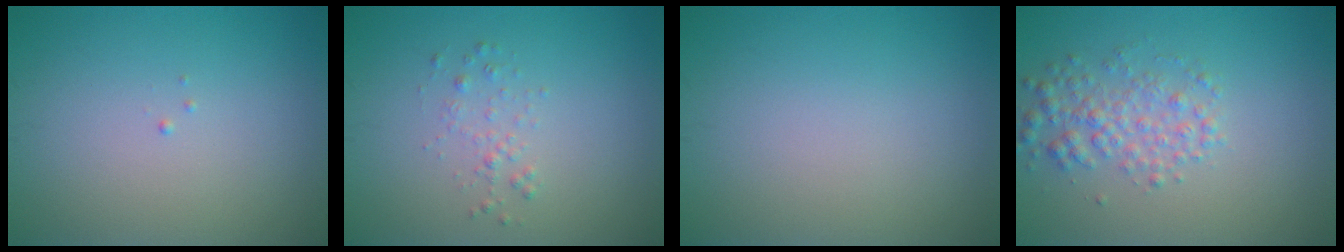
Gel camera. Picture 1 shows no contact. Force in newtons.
{"total": 1.1, "press": 1.1, "slide": 0.1}
{"total": 0.0}
{"total": 2.9, "press": 2.9, "slide": 0.1}